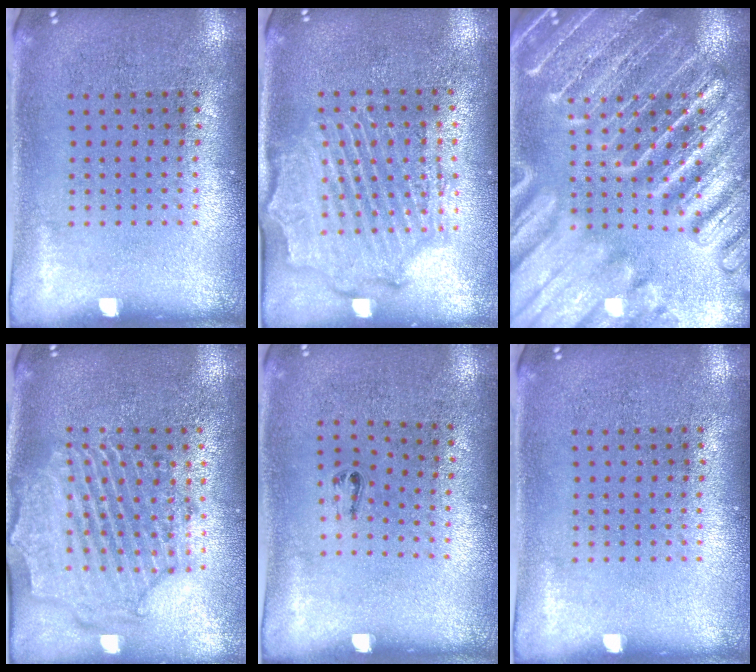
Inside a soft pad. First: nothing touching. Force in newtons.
{"total": 2.1, "press": 2.0, "slide": 0.6}
{"total": 6.2, "press": 6.2, "slide": 0.7}
{"total": 2.4, "press": 2.2, "slide": 0.8}
{"total": 0.6, "press": 0.3, "slide": 0.5}
{"total": 0.0}